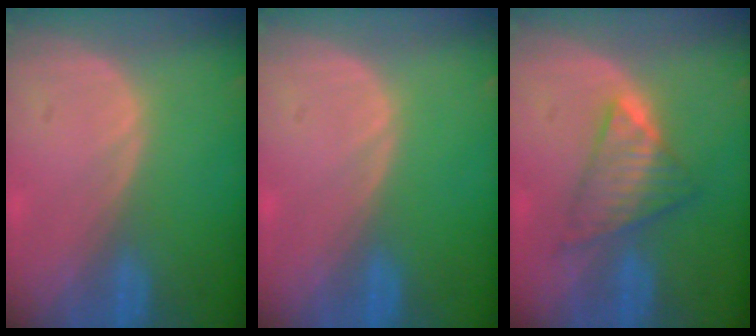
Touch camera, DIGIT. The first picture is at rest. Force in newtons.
{"total": 0.0}
{"total": 6.0, "press": 6.0, "slide": 0.8}